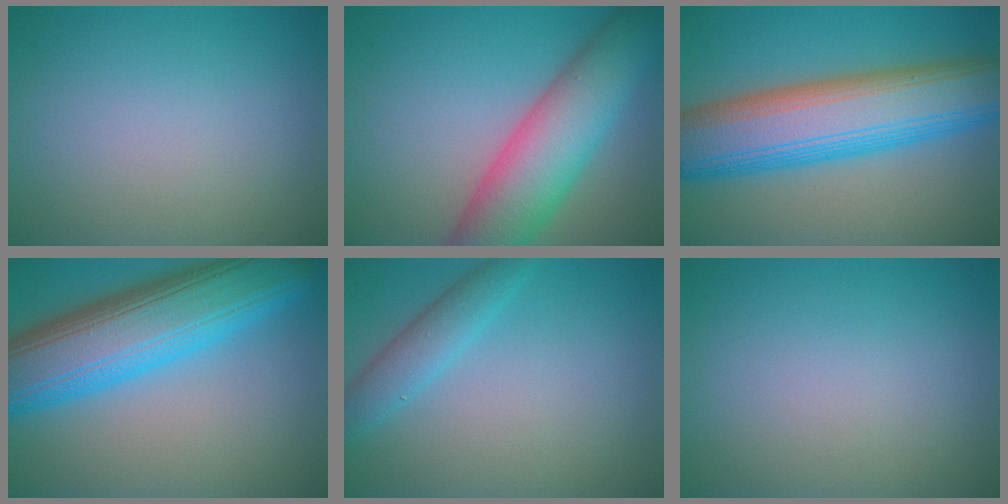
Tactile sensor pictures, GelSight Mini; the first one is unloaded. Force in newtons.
{"total": 9.3, "press": 9.3, "slide": 0.4}
{"total": 12.3, "press": 12.3, "slide": 0.2}
{"total": 12.1, "press": 12.1, "slide": 0.3}
{"total": 2.9, "press": 2.9, "slide": 0.2}
{"total": 0.0}